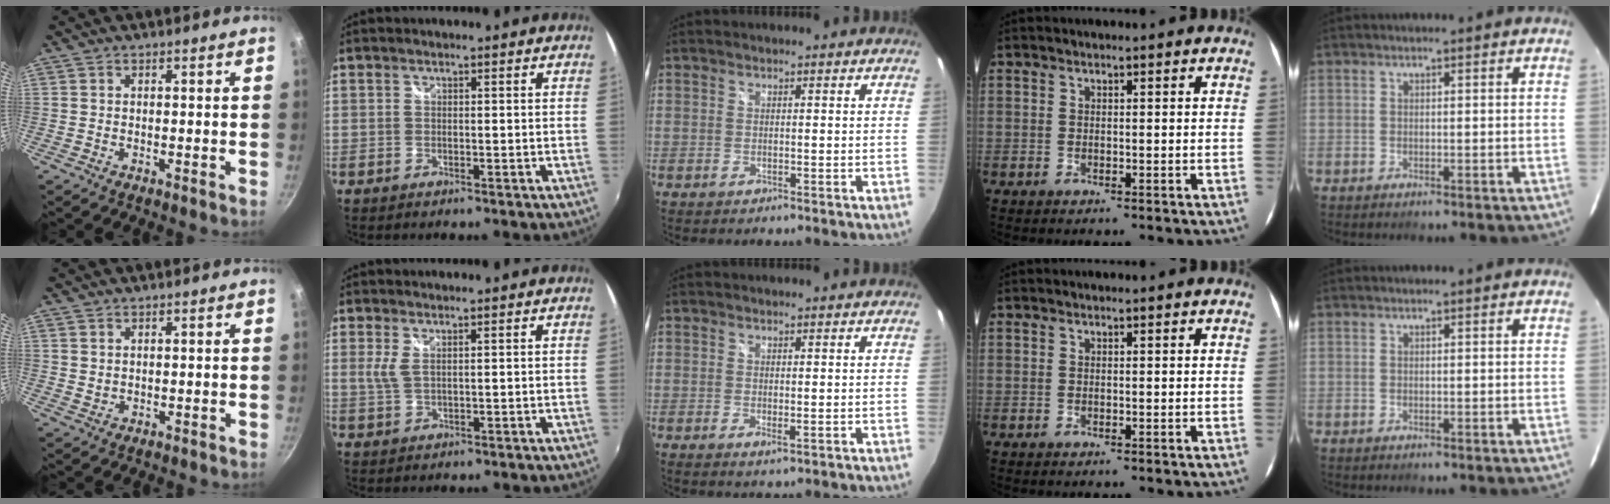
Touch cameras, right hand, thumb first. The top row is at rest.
{"thumb": {"total": 1.2, "force": [0.8, 0.9, 0.3], "torque": [0.000, -0.009, 0.014]}, "index": {"total": 2.3, "force": [0.7, 0.6, 2.1], "torque": [-0.044, -0.001, 0.015]}, "middle": {"total": 1.1, "force": [-0.1, 0.5, 1.0], "torque": [-0.018, -0.004, -0.002]}}